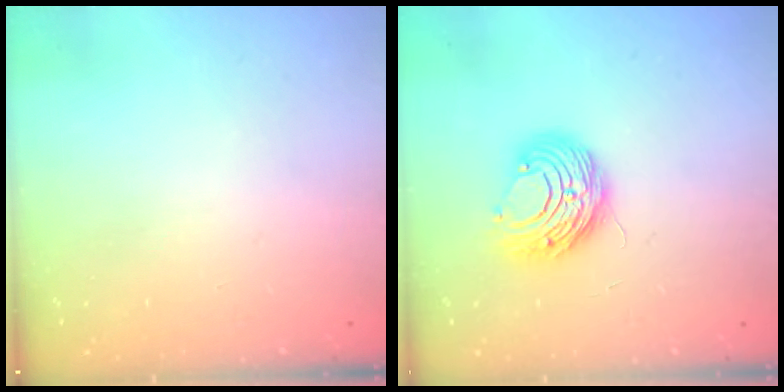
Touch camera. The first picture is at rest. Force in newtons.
{"total": 9.1, "press": 9.1, "slide": 0.5}